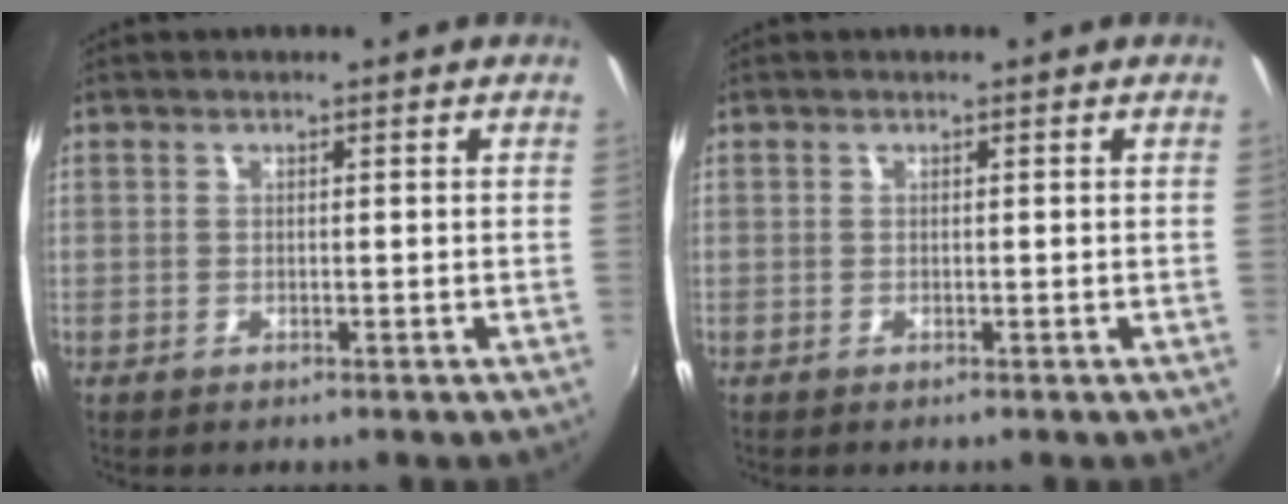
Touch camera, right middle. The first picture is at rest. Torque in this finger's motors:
{"motor_torque": [0.02, -0.02, 0.04, 0.00]}